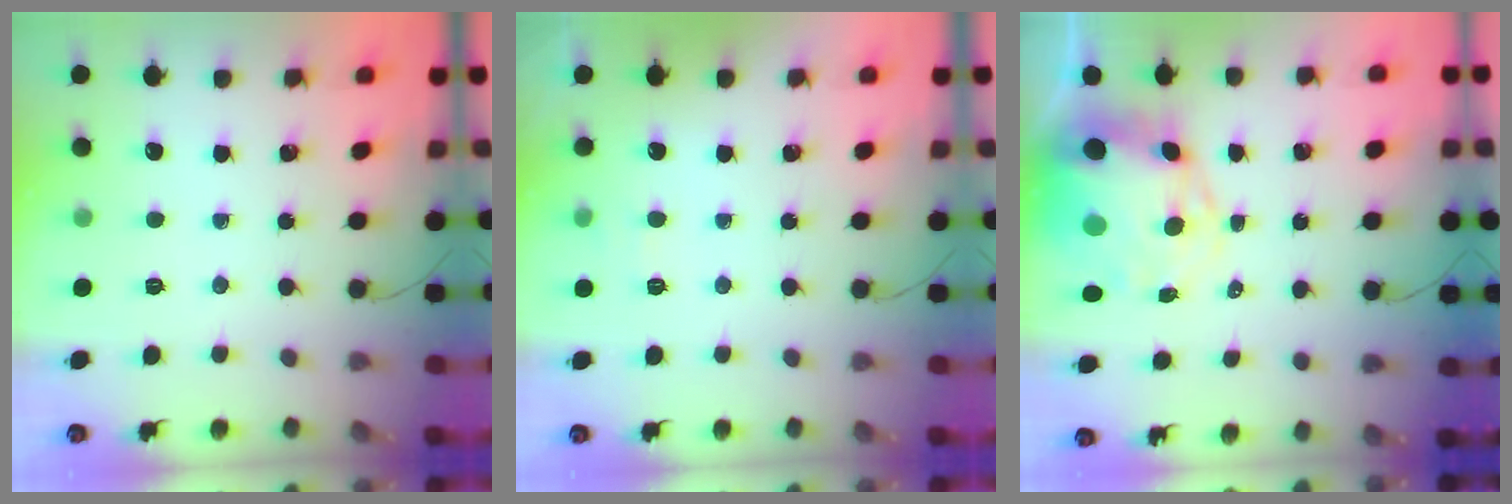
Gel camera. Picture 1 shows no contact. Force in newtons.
{"total": 3.6, "press": 3.1, "slide": 1.7}
{"total": 12.8, "press": 12.3, "slide": 3.4}